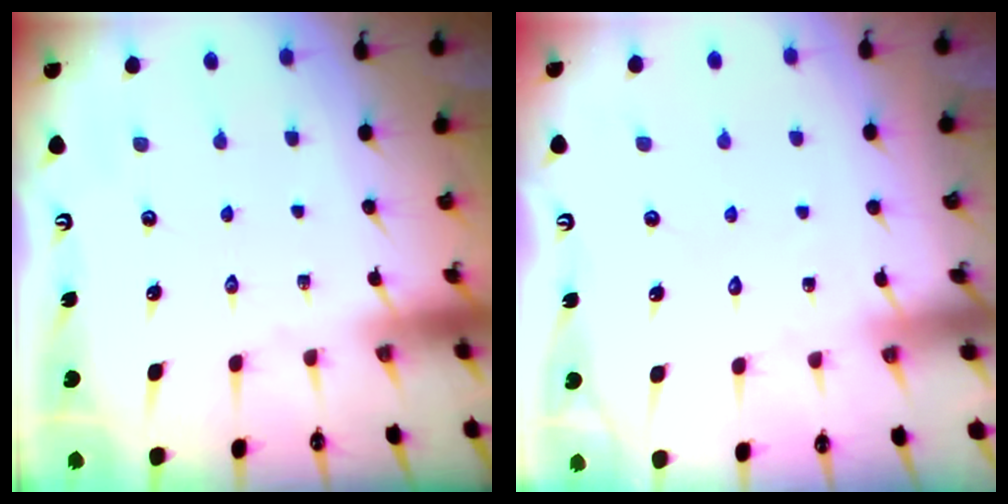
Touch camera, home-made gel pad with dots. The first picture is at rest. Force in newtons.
{"total": 5.0, "press": 5.0, "slide": 0.4}